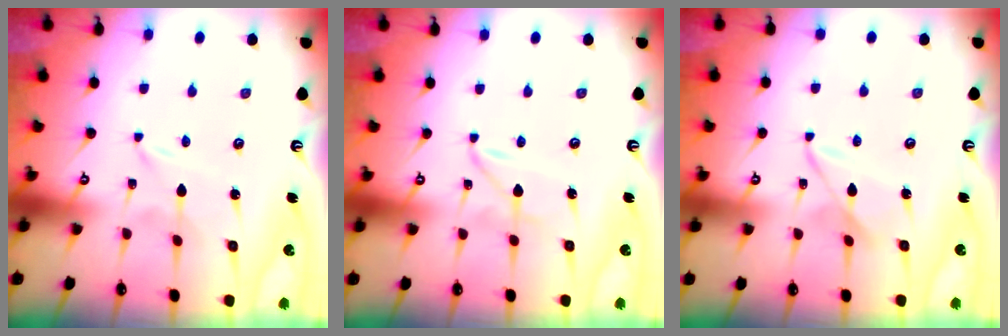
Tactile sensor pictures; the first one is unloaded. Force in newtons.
{"total": 1.6, "press": 1.6, "slide": 0.3}
{"total": 5.6, "press": 5.5, "slide": 0.5}